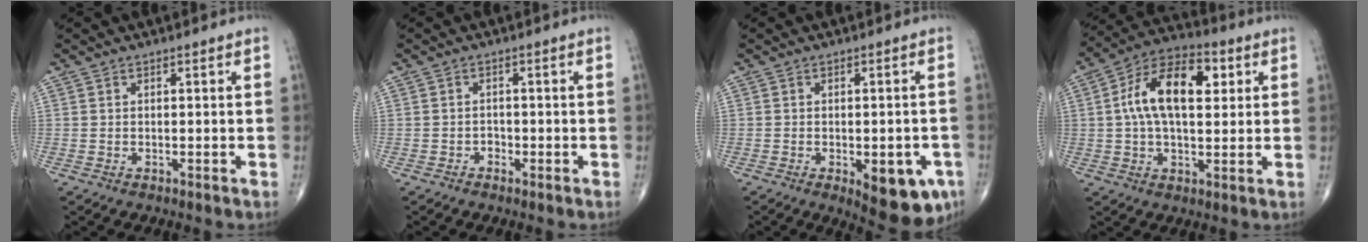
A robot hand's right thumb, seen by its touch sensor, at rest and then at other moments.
{"total": 1.3, "force": [-0.8, 1.0, 0.2], "torque": [0.005, 0.006, -0.017]}
{"total": 11.0, "force": [-4.4, 4.8, 8.9], "torque": [-0.088, 0.008, -0.045]}
{"total": 15.1, "force": [3.2, 8.2, 12.3], "torque": [-0.203, 0.024, 0.048]}